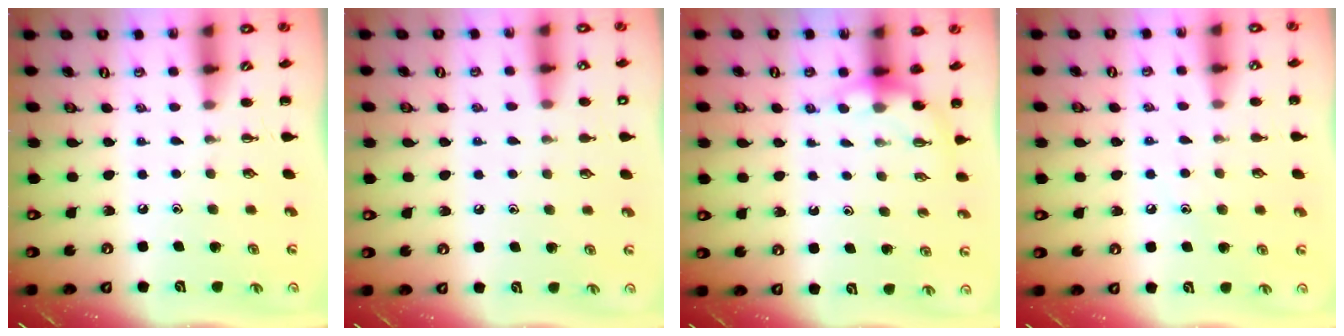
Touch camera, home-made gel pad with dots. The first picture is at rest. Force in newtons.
{"total": 7.9, "press": 7.6, "slide": 2.3}
{"total": 3.8, "press": 3.8, "slide": 0.3}
{"total": 6.7, "press": 6.4, "slide": 1.8}